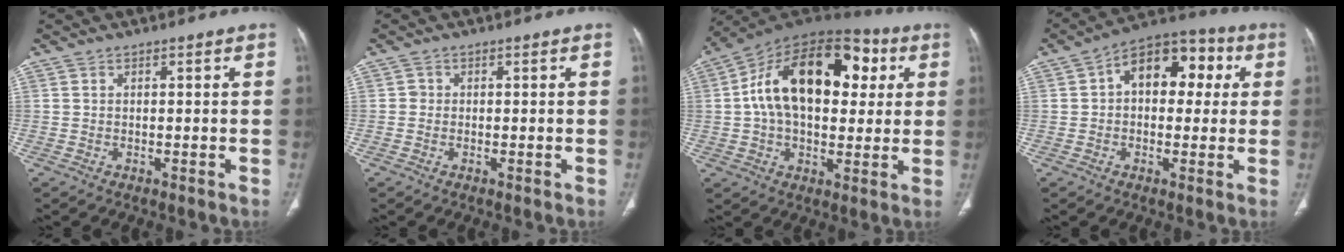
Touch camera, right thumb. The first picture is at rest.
{"total": 0.8, "force": [-0.1, 0.7, 0.2], "torque": [0.001, 0.003, -0.002]}
{"total": 23.8, "force": [4.5, 14.4, 18.4], "torque": [-0.280, 0.026, 0.063]}
{"total": 13.3, "force": [2.8, 8.5, 9.8], "torque": [-0.097, 0.032, 0.030]}